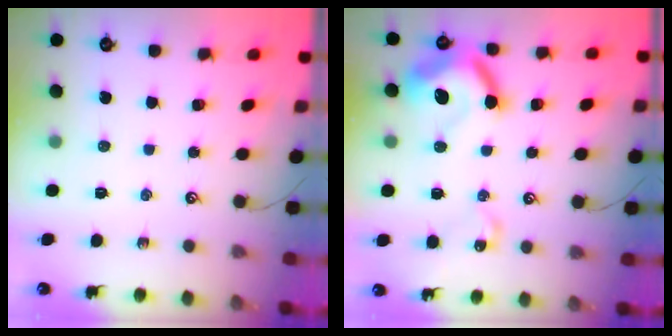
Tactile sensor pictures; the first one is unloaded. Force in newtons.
{"total": 16.8, "press": 16.7, "slide": 1.7}